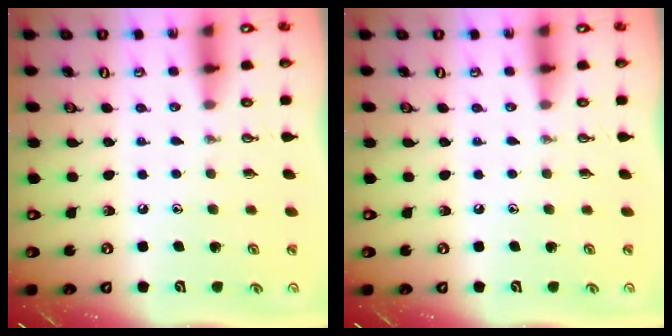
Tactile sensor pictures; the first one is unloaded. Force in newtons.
{"total": 0.0}